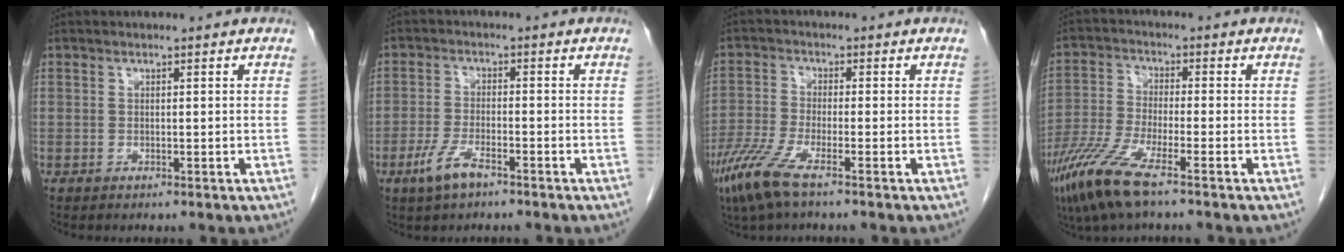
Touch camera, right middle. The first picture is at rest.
{"total": 4.7, "force": [-3.0, 1.1, 3.4], "torque": [-0.082, -0.007, -0.056]}
{"total": 6.7, "force": [-4.4, 0.6, 5.0], "torque": [-0.122, -0.020, -0.090]}
{"total": 9.0, "force": [-5.9, 0.8, 6.7], "torque": [-0.160, -0.026, -0.122]}